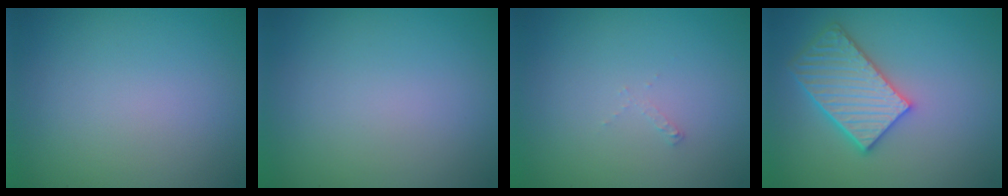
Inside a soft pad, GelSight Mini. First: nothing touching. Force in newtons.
{"total": 0.0}
{"total": 0.5, "press": 0.5, "slide": 0.1}
{"total": 4.8, "press": 4.3, "slide": 2.0}